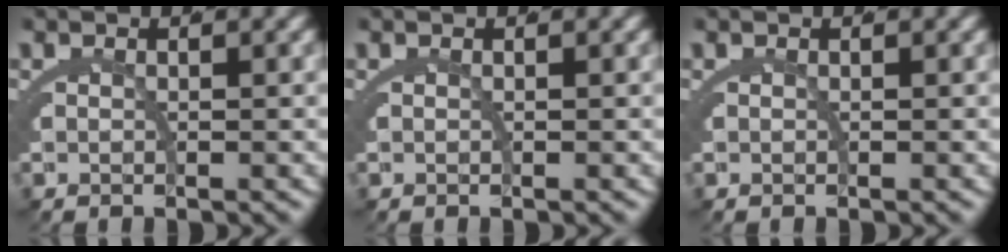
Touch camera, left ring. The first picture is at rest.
{"total": 0.0}
{"total": 0.0}